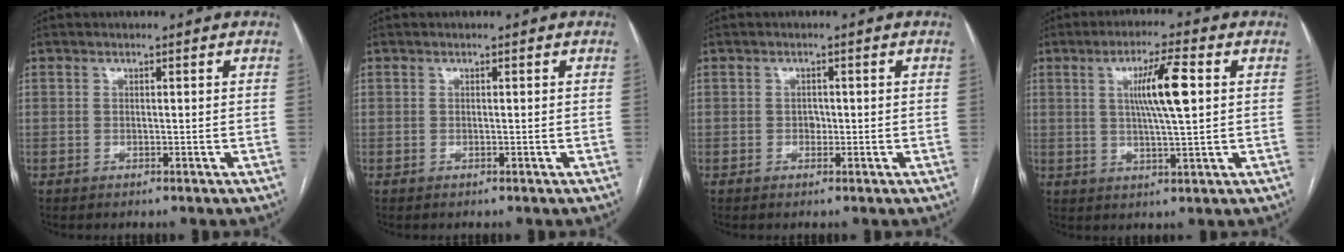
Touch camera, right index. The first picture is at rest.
{"total": 0.0}
{"total": 1.1, "force": [-0.2, 0.8, 0.6], "torque": [-0.008, 0.003, -0.003]}
{"total": 8.0, "force": [1.8, 0.3, 7.8], "torque": [-0.139, 0.003, 0.031]}